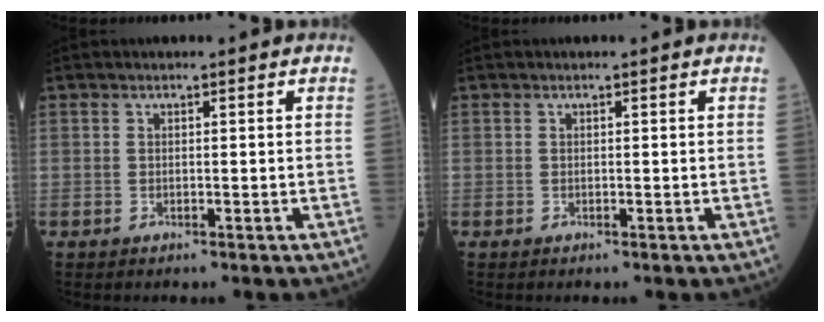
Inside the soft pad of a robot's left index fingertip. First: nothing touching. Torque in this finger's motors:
{"motor_torque": [0.17, 0.18, 0.00, -0.04]}